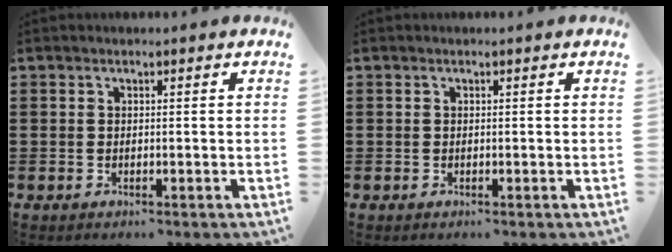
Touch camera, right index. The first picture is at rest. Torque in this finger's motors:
{"motor_torque": [0.14, -0.09, -0.02, 0.00]}